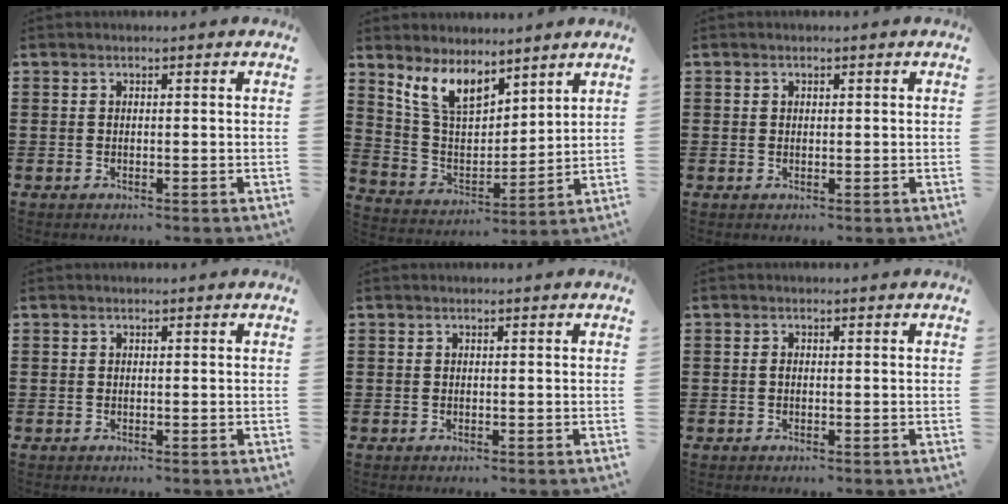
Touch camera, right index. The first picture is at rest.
{"total": 8.7, "force": [6.5, 3.6, 4.5], "torque": [-0.114, -0.016, 0.121]}
{"total": 0.5, "force": [0.2, 0.5, 0.1], "torque": [-0.003, 0.004, 0.004]}
{"total": 0.0}
{"total": 0.0}
{"total": 0.6, "force": [-0.1, 0.2, 0.6], "torque": [-0.015, -0.004, -0.001]}